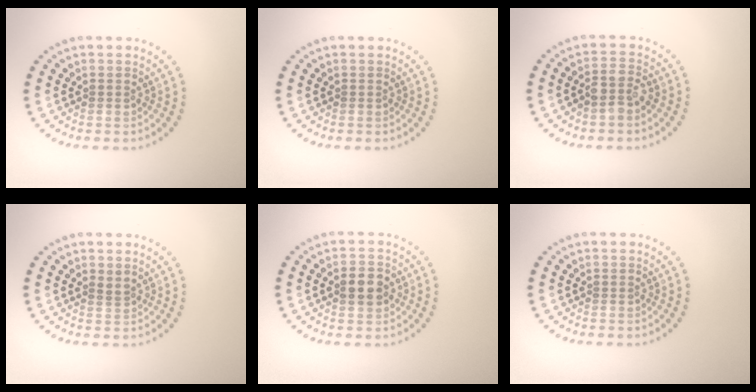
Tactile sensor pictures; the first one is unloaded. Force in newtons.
{"total": 0.0}
{"total": 2.2, "press": 2.0, "slide": 1.0}
{"total": 0.6, "press": 0.4, "slide": 0.5}
{"total": 2.9, "press": 2.9, "slide": 0.1}
{"total": 0.0}